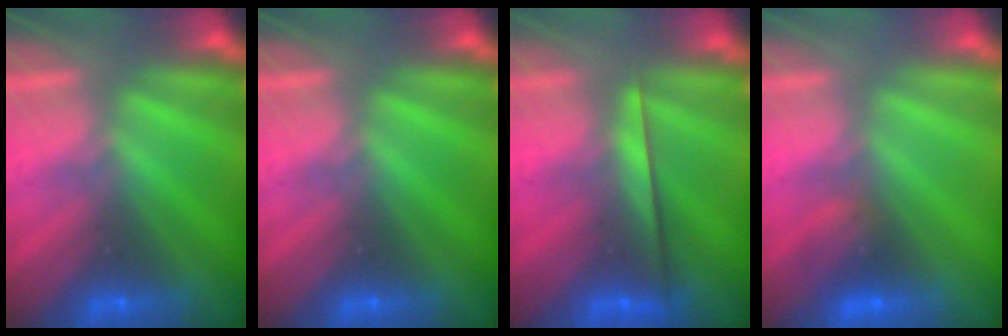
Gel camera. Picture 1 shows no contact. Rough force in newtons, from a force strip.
{"total": 0.0}
{"total": 2.3}
{"total": 1.4}